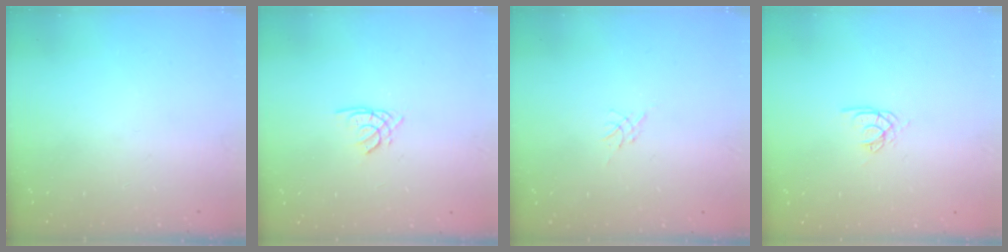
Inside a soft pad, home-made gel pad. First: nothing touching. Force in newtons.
{"total": 1.6, "press": 1.6, "slide": 0.2}
{"total": 0.0}
{"total": 3.4, "press": 3.4, "slide": 0.2}